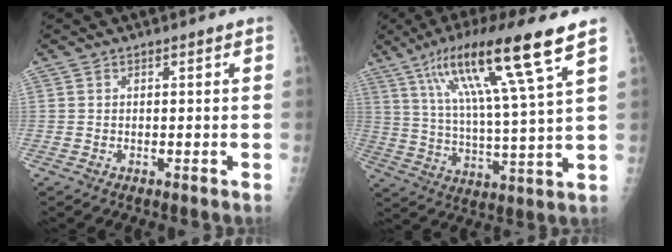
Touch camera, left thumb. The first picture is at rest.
{"total": 18.5, "force": [10.0, 1.4, 15.5], "torque": [-0.275, -0.029, 0.176]}